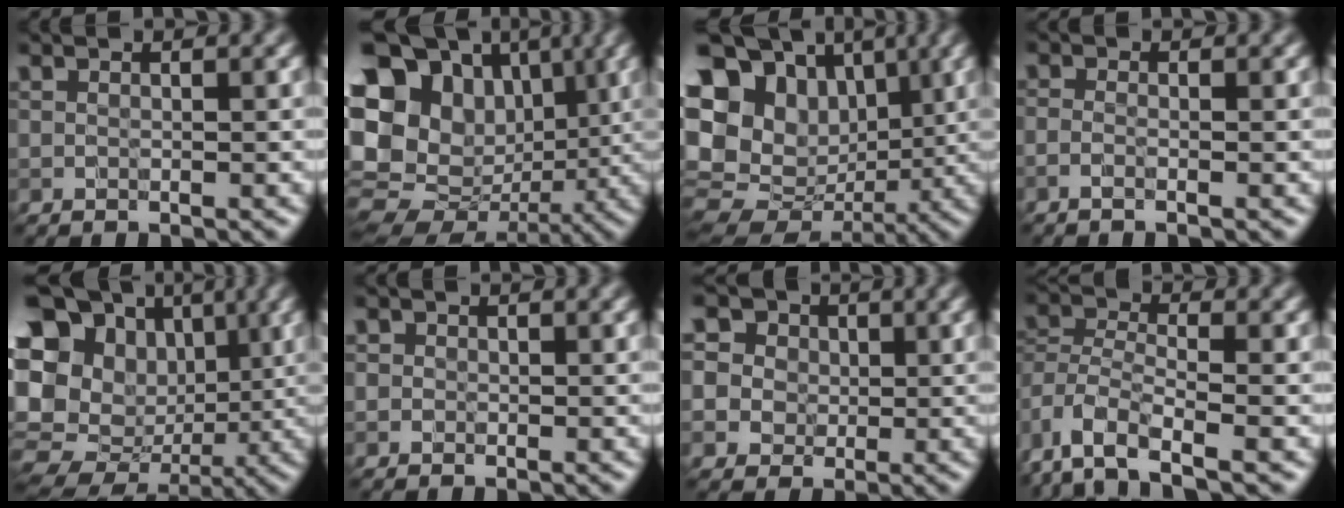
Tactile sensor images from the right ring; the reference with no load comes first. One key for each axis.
{"total": 20.5, "fx": 2.1, "fy": 17.6, "fz": 10.4, "tx": -0.214, "ty": 0.024, "tz": 0.010}
{"total": 17.2, "fx": 1.7, "fy": 14.5, "fz": 9.0, "tx": -0.184, "ty": 0.012, "tz": 0.024}
{"total": 0.7, "fx": -0.5, "fy": 0.0, "fz": 0.5, "tx": -0.003, "ty": -0.002, "tz": -0.014}
{"total": 18.6, "fx": 0.5, "fy": 16.2, "fz": 9.2, "tx": -0.211, "ty": 0.014, "tz": -0.002}
{"total": 0.6, "fx": -0.2, "fy": 0.6, "fz": -0.1, "tx": 0.010, "ty": -0.004, "tz": -0.008}
{"total": 9.1, "fx": 4.0, "fy": 7.3, "fz": 3.5, "tx": -0.064, "ty": 0.027, "tz": 0.038}
{"total": 6.1, "fx": -4.1, "fy": 2.5, "fz": 3.7, "tx": -0.065, "ty": -0.005, "tz": -0.089}